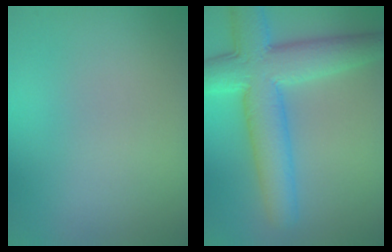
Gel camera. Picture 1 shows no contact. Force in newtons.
{"total": 8.2, "press": 8.2, "slide": 0.2}